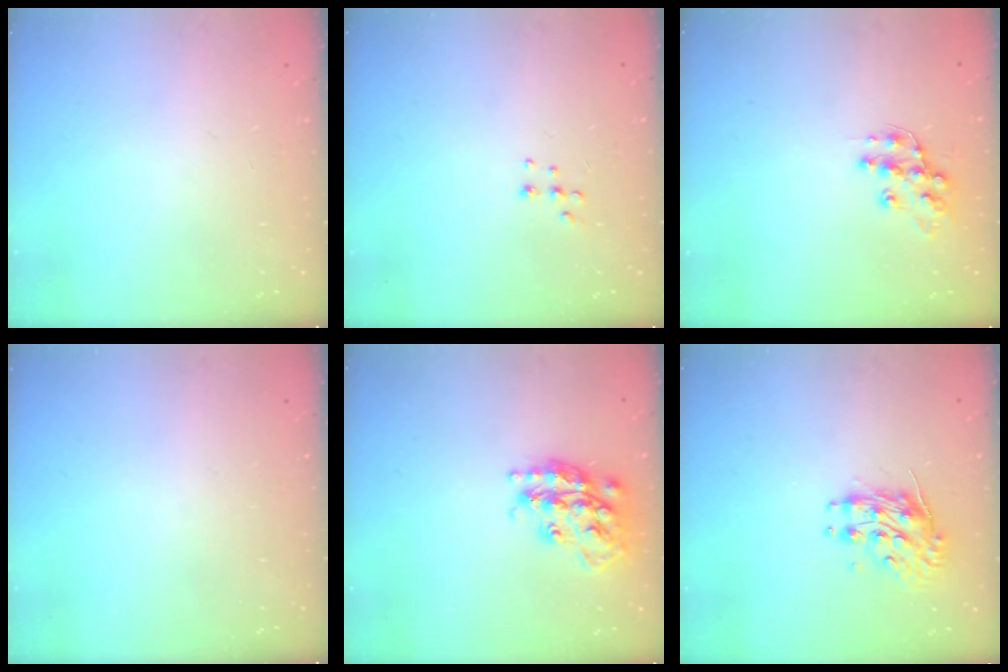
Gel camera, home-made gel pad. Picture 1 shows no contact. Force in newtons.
{"total": 5.5, "press": 5.4, "slide": 1.0}
{"total": 10.7, "press": 10.7, "slide": 0.6}
{"total": 0.0}
{"total": 20.0, "press": 19.9, "slide": 1.3}
{"total": 9.2, "press": 9.2, "slide": 0.2}